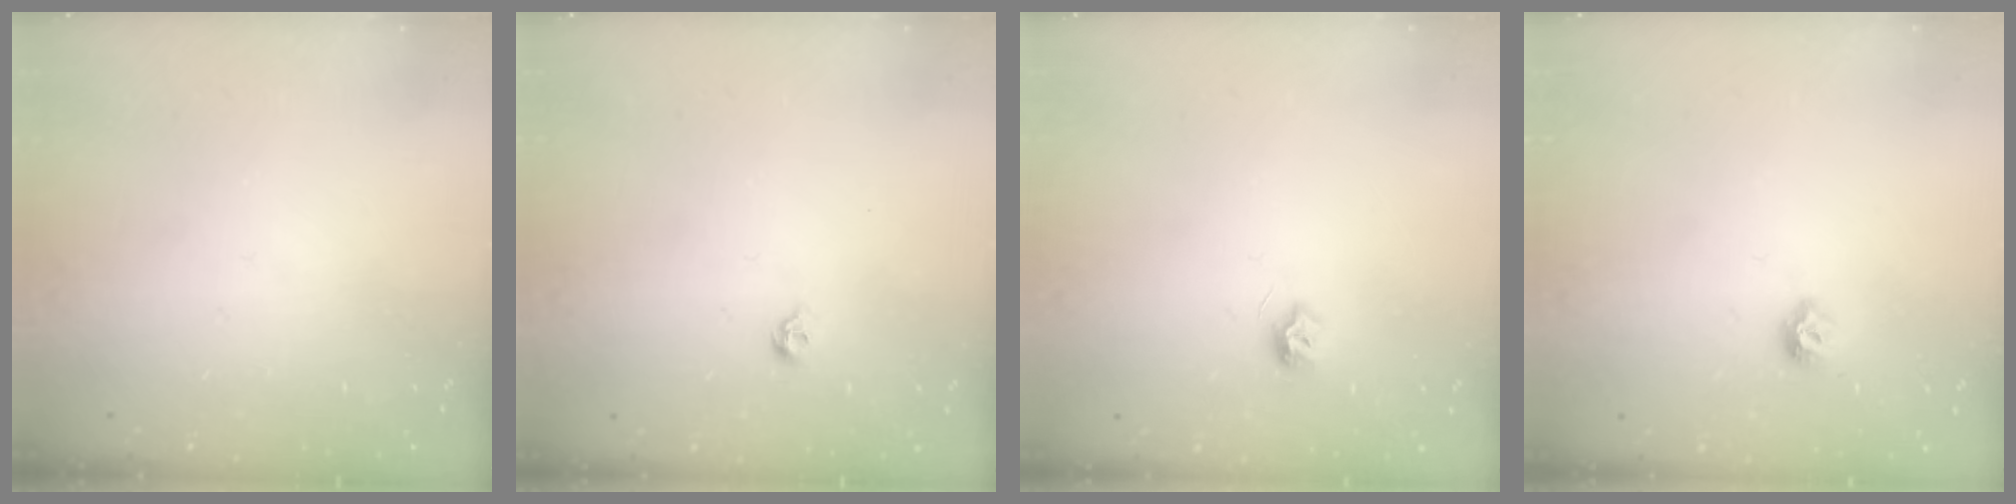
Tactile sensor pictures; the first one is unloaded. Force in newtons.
{"total": 4.4, "press": 4.3, "slide": 0.9}
{"total": 6.6, "press": 6.5, "slide": 0.6}
{"total": 5.8, "press": 5.7, "slide": 0.9}